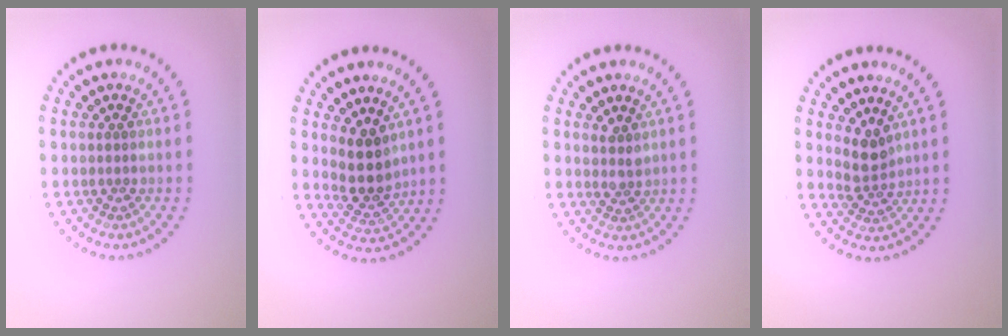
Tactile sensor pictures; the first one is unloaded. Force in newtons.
{"total": 3.4, "press": 2.8, "slide": 1.9}
{"total": 1.5, "press": 1.2, "slide": 0.9}
{"total": 2.3, "press": 1.8, "slide": 1.4}